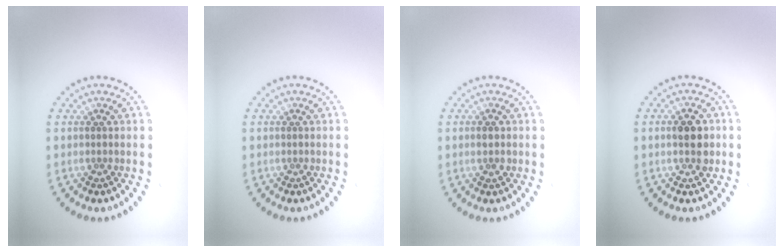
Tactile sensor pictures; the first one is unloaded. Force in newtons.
{"total": 0.0}
{"total": 1.5, "press": 1.5, "slide": 0.2}
{"total": 2.9, "press": 2.9, "slide": 0.2}